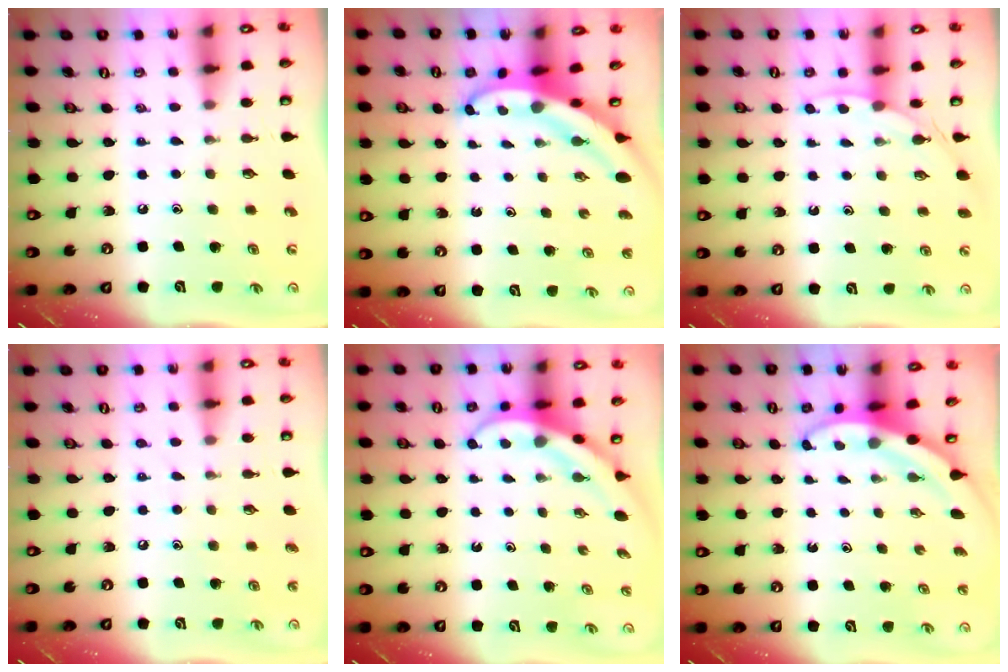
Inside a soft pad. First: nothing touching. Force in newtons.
{"total": 5.4, "press": 5.4, "slide": 0.5}
{"total": 2.9, "press": 2.9, "slide": 0.4}
{"total": 4.6, "press": 4.6, "slide": 0.5}
{"total": 4.0, "press": 3.9, "slide": 0.4}
{"total": 3.6, "press": 3.6, "slide": 0.2}